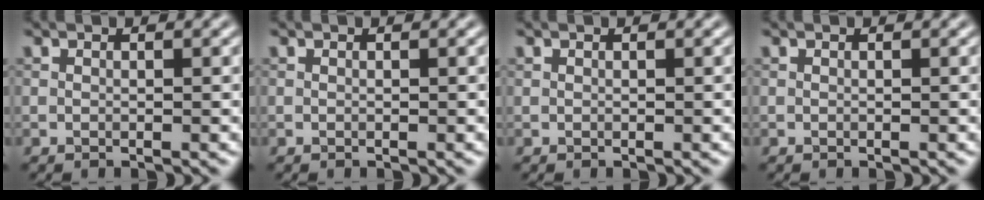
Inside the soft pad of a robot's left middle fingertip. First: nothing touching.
{"total": 0.0}
{"total": 0.0}
{"total": 0.0}